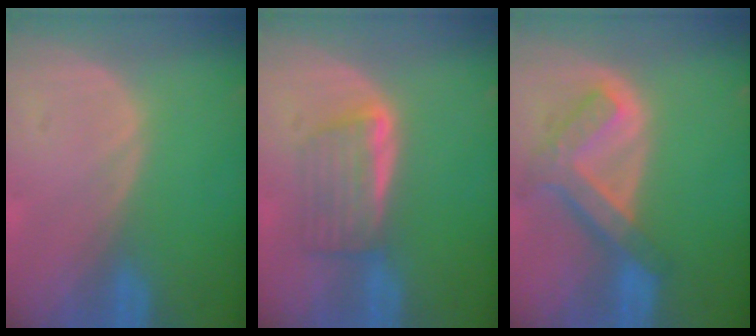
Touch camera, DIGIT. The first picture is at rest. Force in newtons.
{"total": 5.8, "press": 5.2, "slide": 2.6}
{"total": 7.6, "press": 6.4, "slide": 4.0}